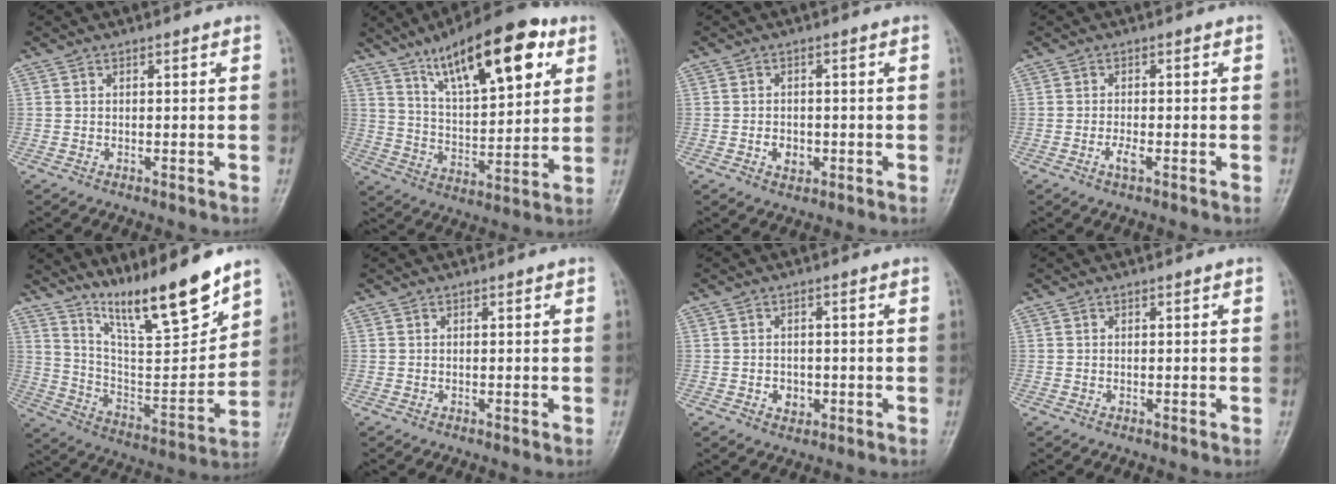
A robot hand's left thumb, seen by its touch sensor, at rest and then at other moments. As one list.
[{"total": 19.9, "force": [10.5, 7.1, 15.4], "torque": [-0.205, -0.033, 0.176]}, {"total": 2.9, "force": [-0.9, 2.2, 1.8], "torque": [-0.019, 0.003, -0.012]}, {"total": 2.0, "force": [-0.9, 0.6, 1.7], "torque": [-0.037, 0.001, -0.019]}, {"total": 17.4, "force": [13.4, 2.7, 10.8], "torque": [-0.146, -0.088, 0.242]}, {"total": 0.0}, {"total": 2.9, "force": [-0.8, 2.3, 1.5], "torque": [-0.011, 0.004, -0.008]}, {"total": 0.0}]